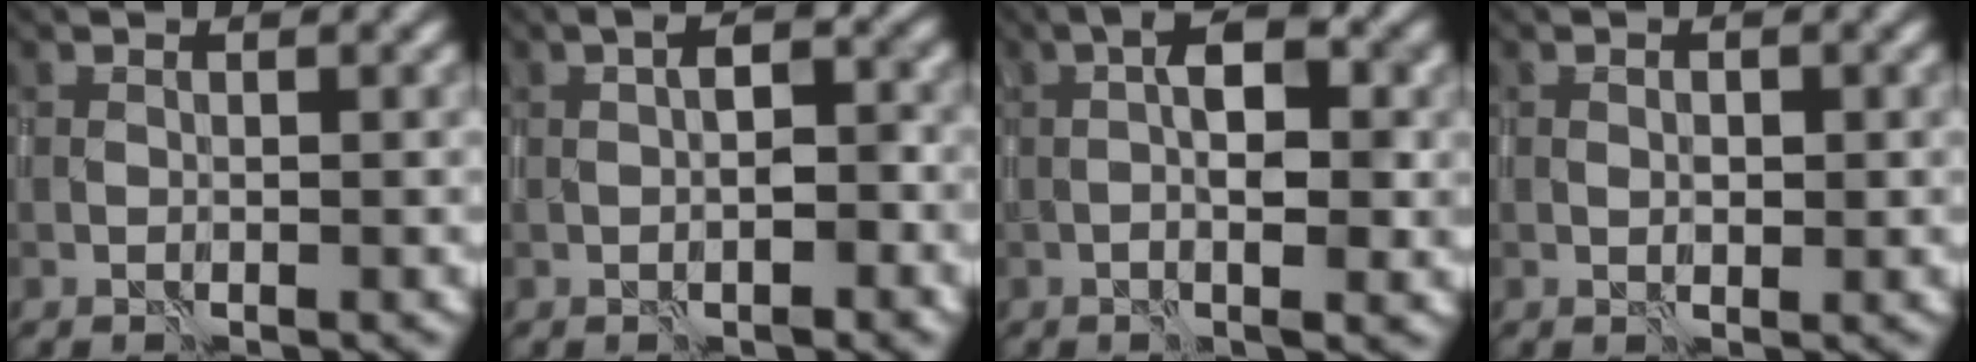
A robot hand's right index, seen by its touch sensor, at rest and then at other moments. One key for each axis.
{"total": 3.4, "fx": -0.3, "fy": 1.5, "fz": 3.1, "tx": -0.025, "ty": 0.010, "tz": -0.007}
{"total": 4.8, "fx": 0.1, "fy": 1.4, "fz": 4.6, "tx": -0.077, "ty": 0.006, "tz": -0.005}
{"total": 1.0, "fx": 0.3, "fy": 0.6, "fz": 0.8, "tx": -0.009, "ty": -0.001, "tz": 0.005}